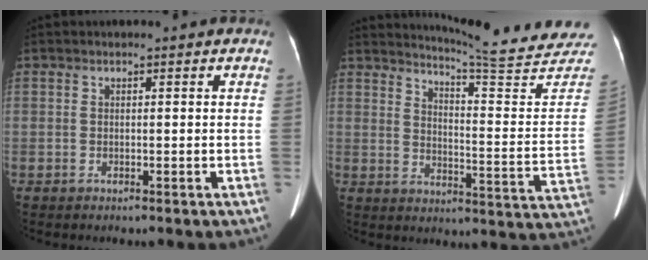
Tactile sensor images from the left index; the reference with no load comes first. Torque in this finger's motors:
{"motor_torque": [0.61, -1.29, -0.05, 0.03]}